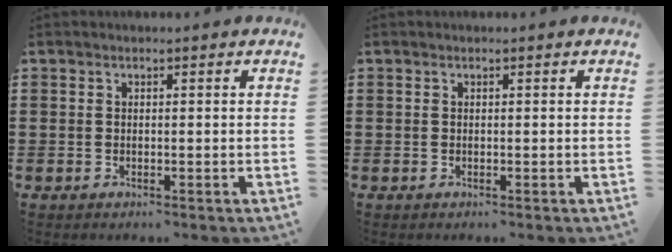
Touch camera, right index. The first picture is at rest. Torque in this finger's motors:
{"motor_torque": [-0.33, 0.83, 0.00, 0.00]}